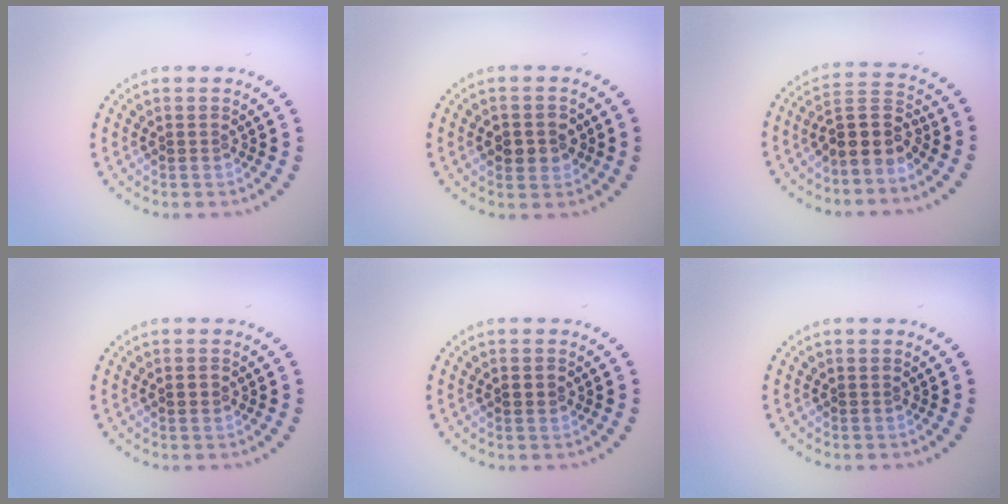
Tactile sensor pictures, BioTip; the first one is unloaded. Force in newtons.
{"total": 2.6, "press": 2.6, "slide": 0.1}
{"total": 3.8, "press": 3.3, "slide": 1.9}
{"total": 1.0, "press": 1.0, "slide": 0.1}
{"total": 1.3, "press": 1.3, "slide": 0.1}
{"total": 0.0}